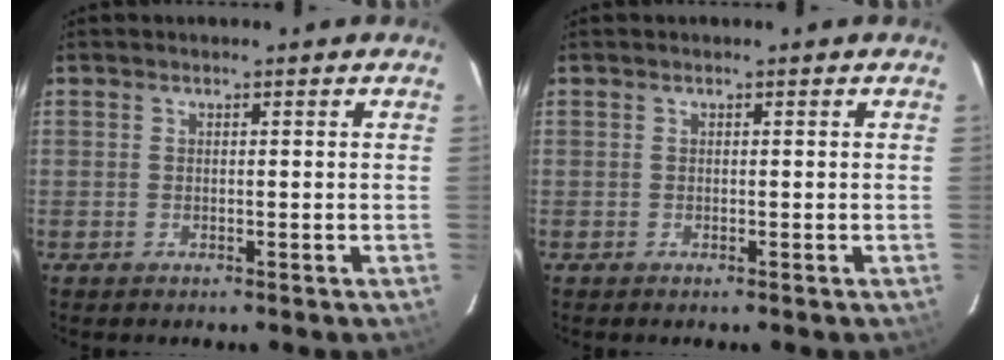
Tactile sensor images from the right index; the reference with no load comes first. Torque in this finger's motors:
{"motor_torque": [0.09, 0.02, 0.03, 0.01]}